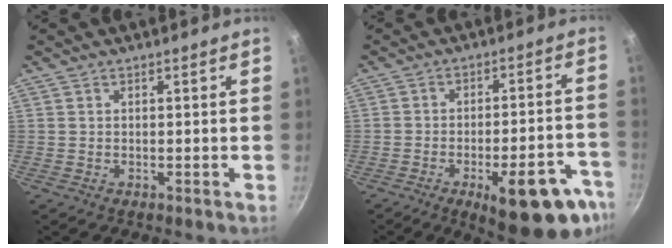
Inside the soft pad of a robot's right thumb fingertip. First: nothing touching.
{"total": 18.0, "force": [-9.3, 6.4, 13.9], "torque": [-0.128, 0.040, -0.117]}